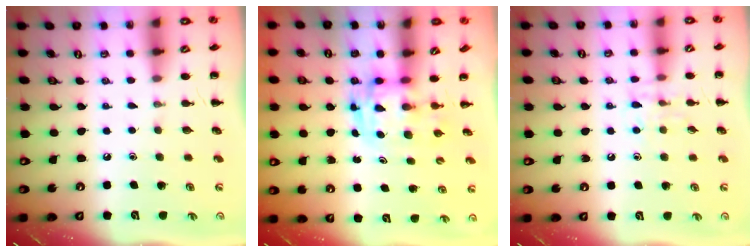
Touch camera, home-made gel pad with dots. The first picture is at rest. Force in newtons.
{"total": 2.9, "press": 2.9, "slide": 0.5}
{"total": 6.5, "press": 6.4, "slide": 0.7}